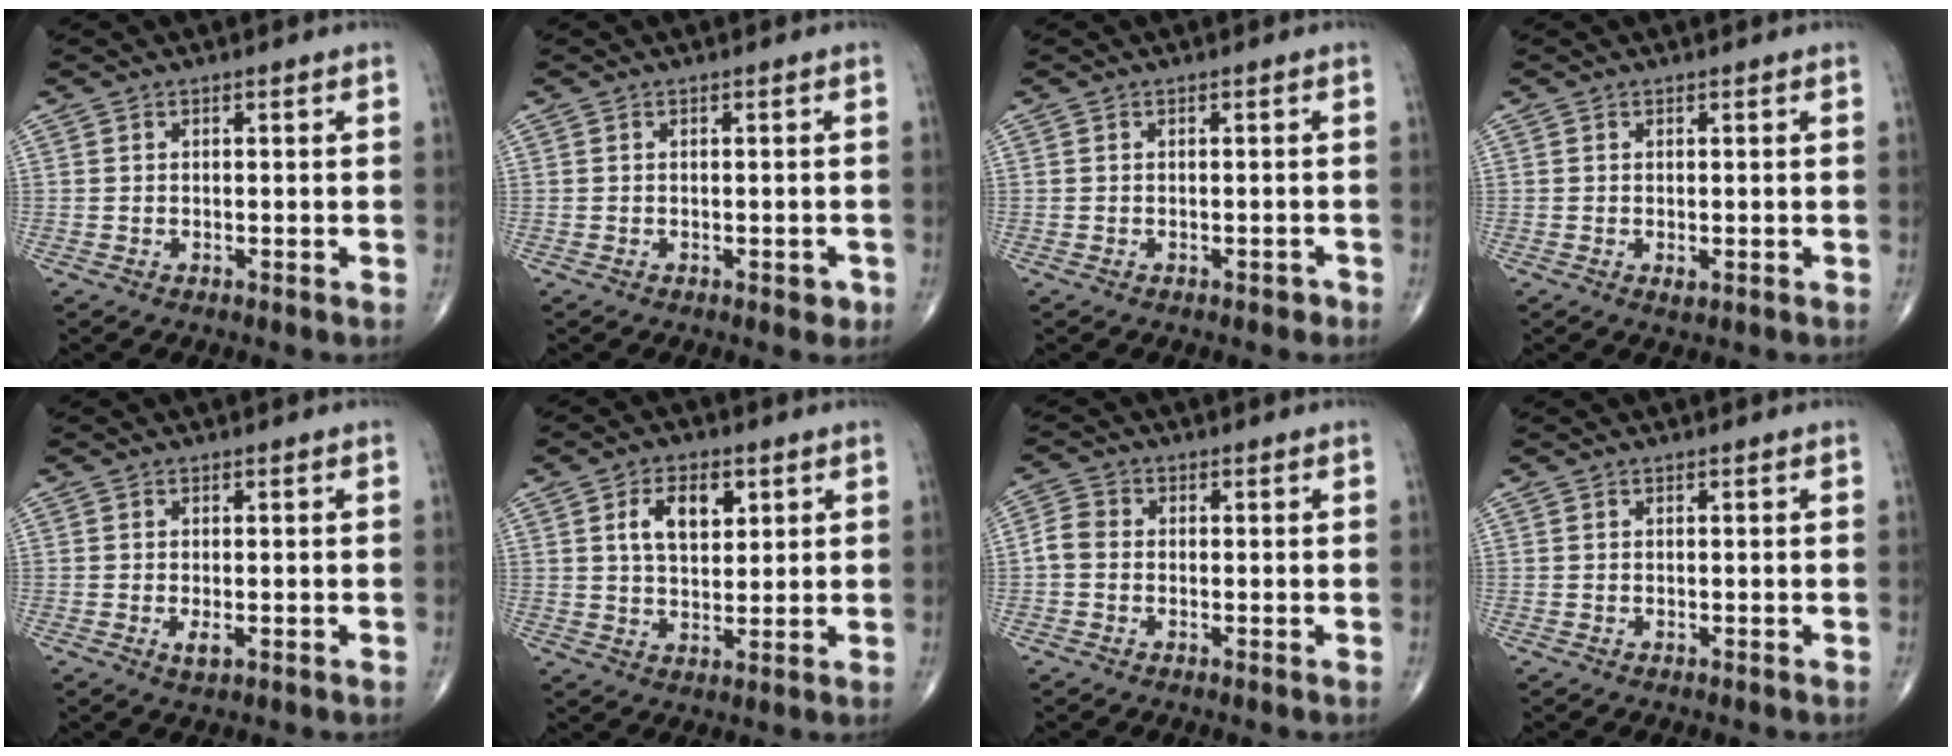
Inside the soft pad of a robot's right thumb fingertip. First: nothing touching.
{"total": 1.5, "force": [-0.7, 0.9, 1.1], "torque": [-0.005, 0.002, -0.008]}
{"total": 1.0, "force": [-0.7, 0.6, 0.4], "torque": [-0.002, 0.005, -0.009]}
{"total": 1.0, "force": [-0.2, 0.5, 0.8], "torque": [-0.013, -0.003, -0.002]}
{"total": 2.7, "force": [-0.8, 1.1, 2.3], "torque": [-0.041, -0.004, -0.011]}
{"total": 7.9, "force": [2.9, 4.6, 5.8], "torque": [-0.080, -0.009, 0.052]}
{"total": 3.1, "force": [-0.6, 2.5, 1.8], "torque": [-0.033, 0.008, -0.022]}
{"total": 0.0}